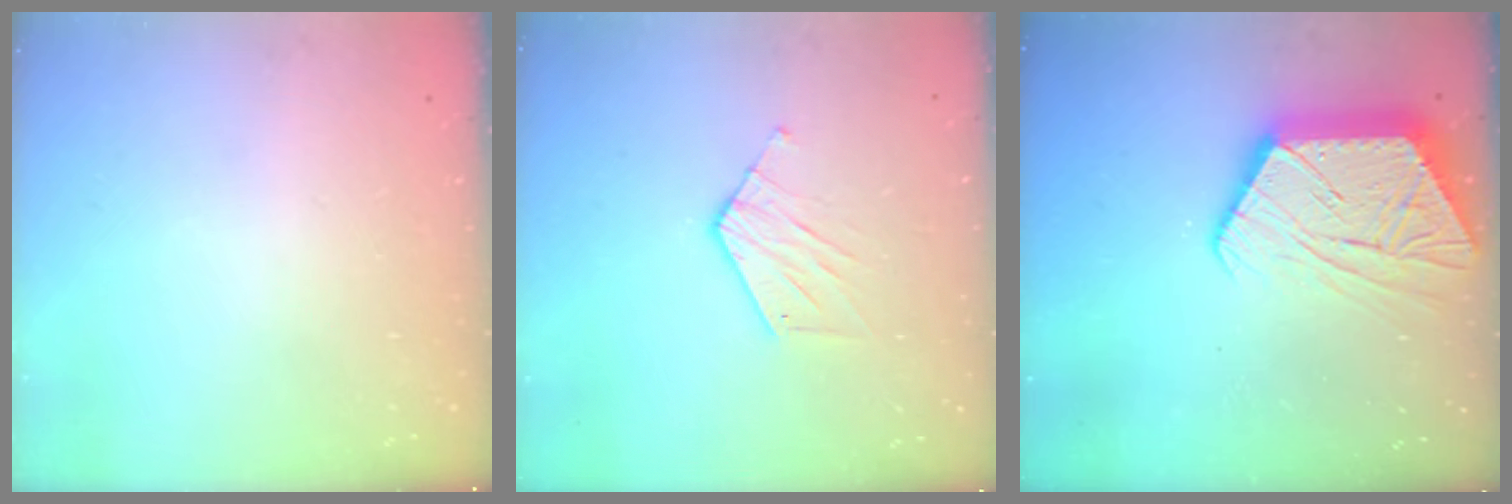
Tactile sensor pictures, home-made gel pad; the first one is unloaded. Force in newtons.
{"total": 7.1, "press": 7.1, "slide": 0.3}
{"total": 16.9, "press": 16.9, "slide": 1.2}